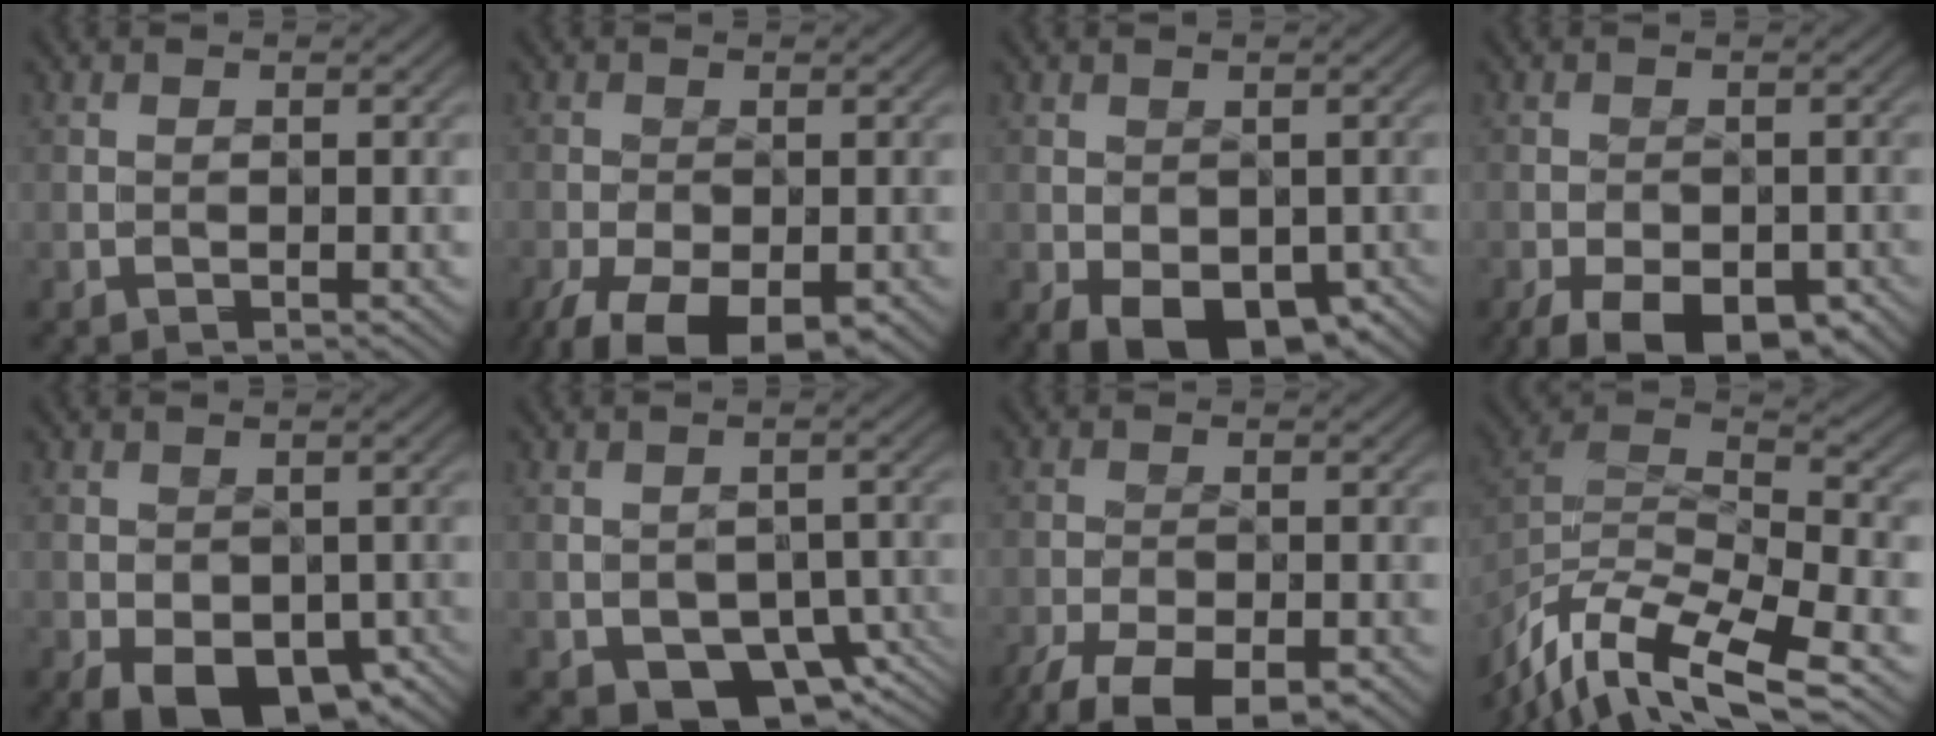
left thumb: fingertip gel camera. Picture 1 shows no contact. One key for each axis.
{"total": 11.5, "fx": -7.1, "fy": 5.2, "fz": 7.5, "tx": -0.132, "ty": -0.042, "tz": -0.101}
{"total": 7.5, "fx": -3.7, "fy": 4.2, "fz": 5.0, "tx": -0.081, "ty": -0.026, "tz": -0.045}
{"total": 9.1, "fx": -5.9, "fy": 4.2, "fz": 5.4, "tx": -0.093, "ty": -0.019, "tz": -0.083}
{"total": 8.3, "fx": -4.3, "fy": 4.7, "fz": 5.4, "tx": -0.084, "ty": -0.028, "tz": -0.053}
{"total": 7.1, "fx": -3.4, "fy": 4.6, "fz": 4.2, "tx": -0.065, "ty": -0.023, "tz": -0.042}
{"total": 10.0, "fx": -7.2, "fy": 4.1, "fz": 5.6, "tx": -0.105, "ty": -0.037, "tz": -0.110}
{"total": 13.3, "fx": -9.4, "fy": 4.0, "fz": 8.6, "tx": -0.213, "ty": -0.013, "tz": -0.156}